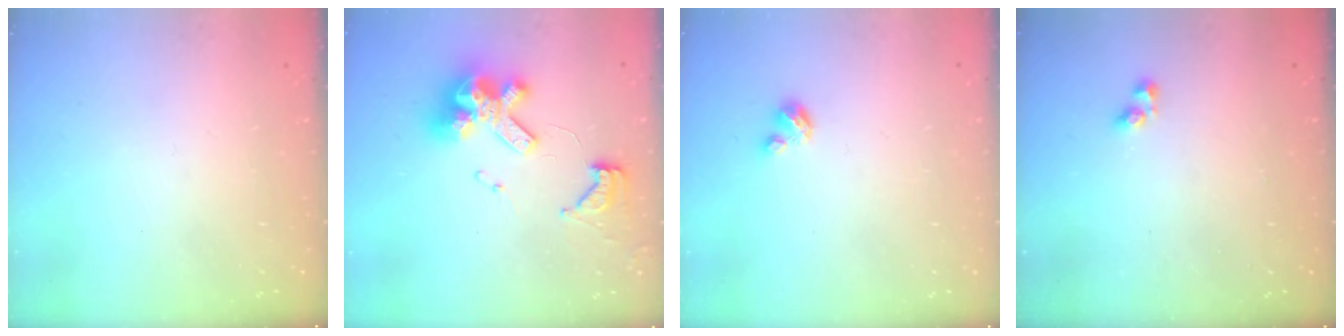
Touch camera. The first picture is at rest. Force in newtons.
{"total": 13.7, "press": 13.6, "slide": 1.6}
{"total": 2.9, "press": 2.9, "slide": 0.3}
{"total": 2.9, "press": 2.8, "slide": 0.6}